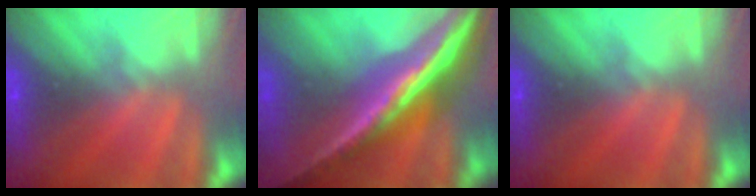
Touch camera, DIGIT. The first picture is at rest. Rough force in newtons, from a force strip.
{"total": 5.6}
{"total": 0.0}